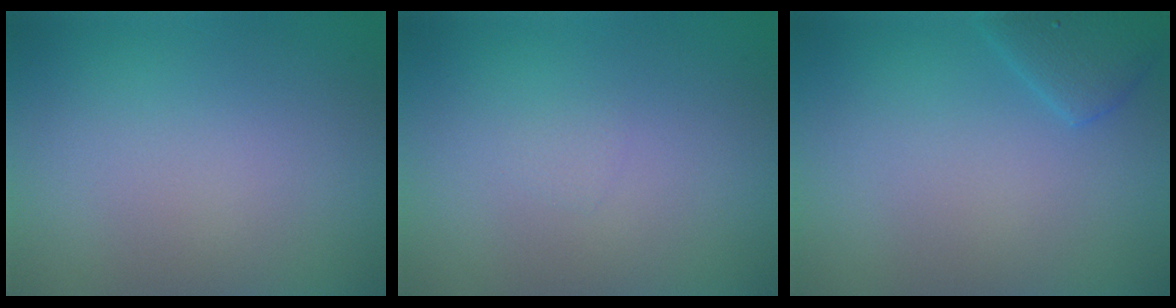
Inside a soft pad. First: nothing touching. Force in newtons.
{"total": 0.5, "press": 0.5, "slide": 0.0}
{"total": 2.2, "press": 2.2, "slide": 0.3}